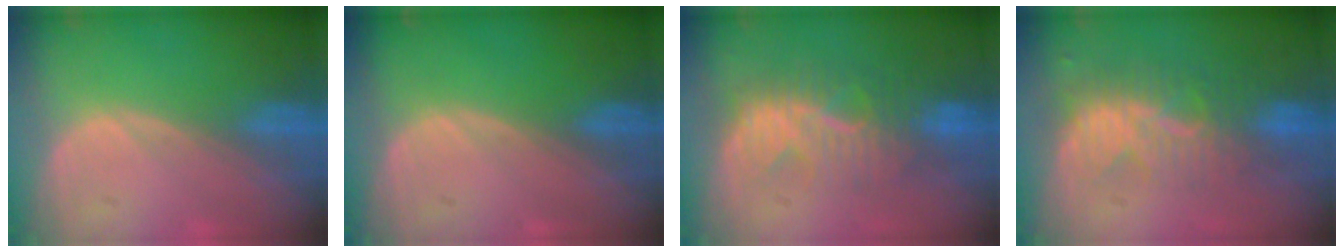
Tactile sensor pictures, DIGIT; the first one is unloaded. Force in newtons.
{"total": 0.0}
{"total": 9.0, "press": 8.3, "slide": 3.4}
{"total": 8.6, "press": 7.8, "slide": 3.5}